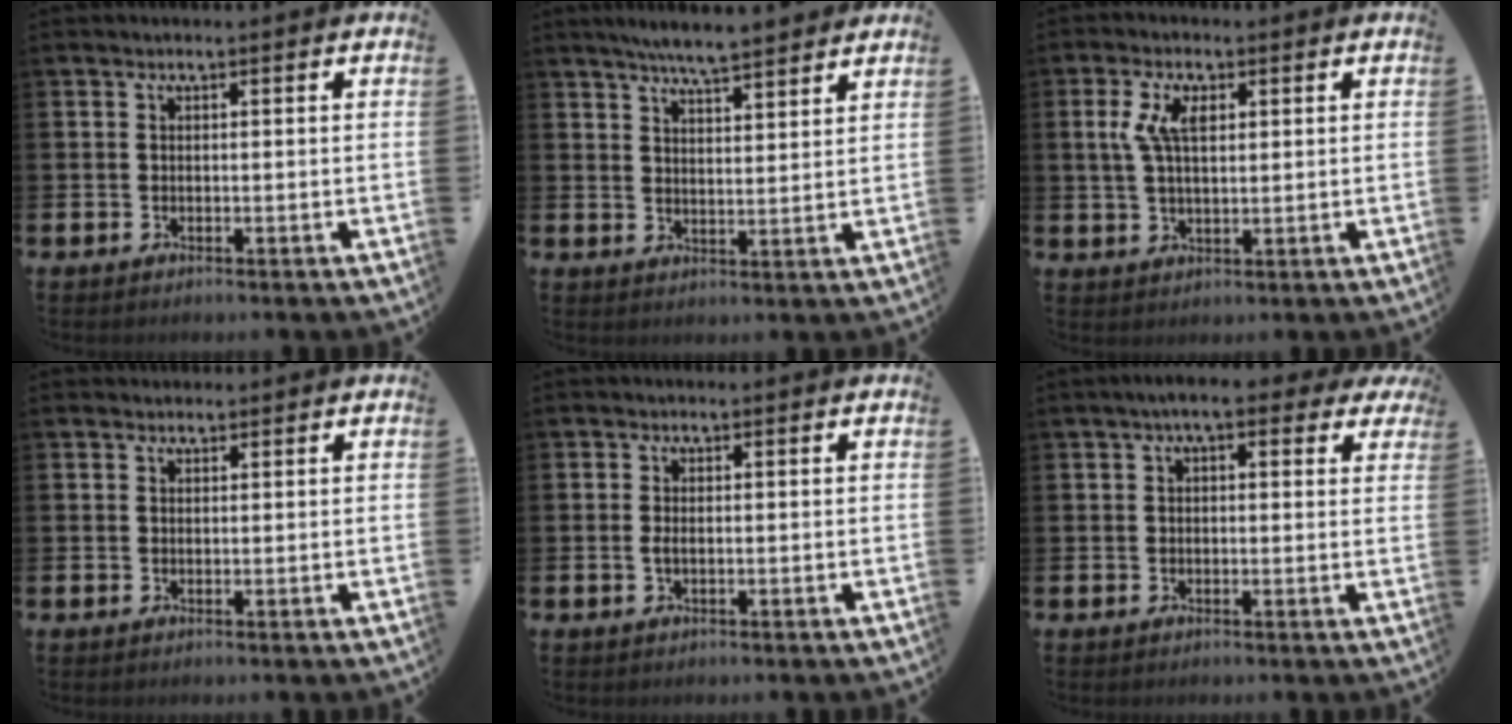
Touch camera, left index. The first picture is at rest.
{"total": 5.7, "force": [5.5, -0.2, 1.4], "torque": [-0.036, -0.029, 0.097]}
{"total": 4.9, "force": [2.0, 2.3, 3.9], "torque": [-0.072, 0.005, 0.031]}
{"total": 1.0, "force": [0.8, 0.4, -0.2], "torque": [0.014, 0.001, 0.014]}
{"total": 0.9, "force": [0.0, 0.3, 0.8], "torque": [-0.019, 0.001, 0.000]}
{"total": 4.4, "force": [2.9, 1.8, 2.8], "torque": [-0.044, -0.002, 0.046]}